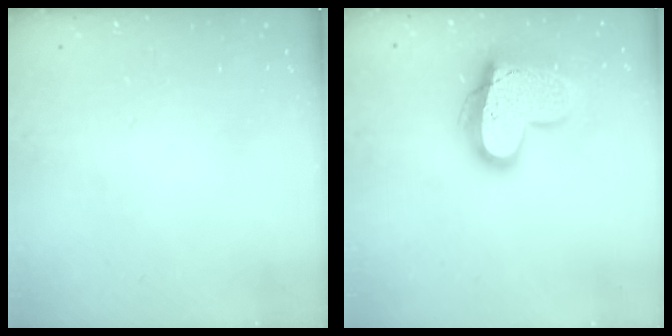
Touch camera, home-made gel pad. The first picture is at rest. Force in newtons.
{"total": 16.8, "press": 16.7, "slide": 1.5}